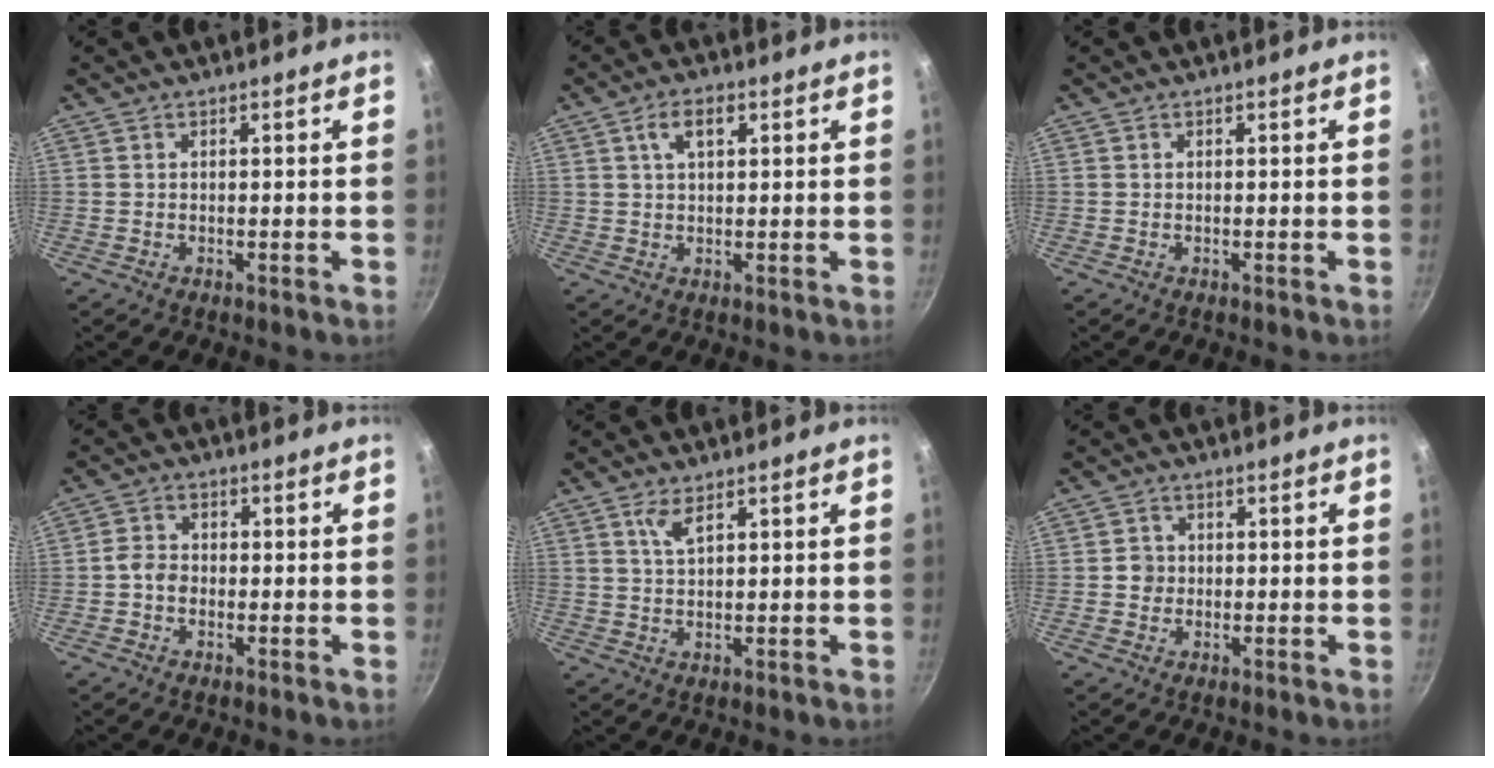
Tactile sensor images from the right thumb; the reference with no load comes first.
{"total": 4.7, "force": [1.8, 2.5, 3.6], "torque": [-0.054, 0.004, 0.030]}
{"total": 0.0}
{"total": 3.7, "force": [-1.0, 3.0, 2.0], "torque": [-0.028, 0.016, -0.025]}
{"total": 3.2, "force": [1.7, 1.1, 2.5], "torque": [-0.044, -0.010, 0.037]}
{"total": 2.6, "force": [-0.2, 2.5, 0.7], "torque": [0.004, 0.007, -0.006]}